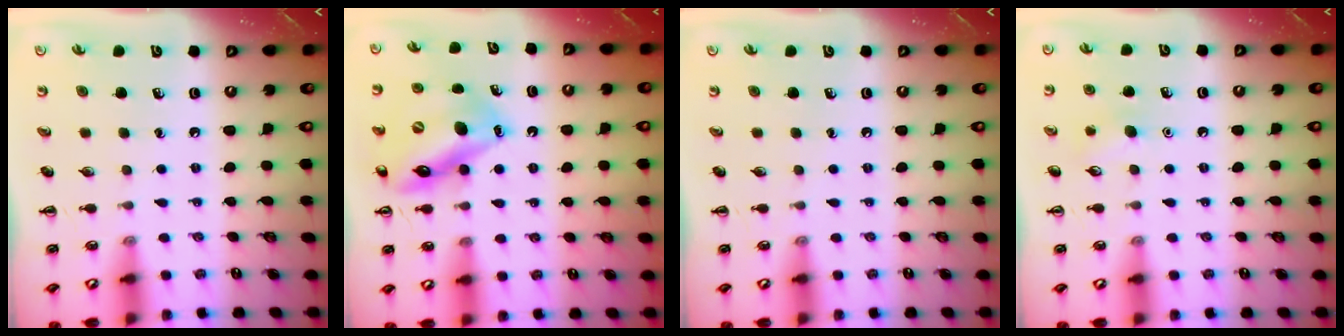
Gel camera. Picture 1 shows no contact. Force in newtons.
{"total": 15.0, "press": 14.6, "slide": 3.7}
{"total": 0.0}
{"total": 7.2, "press": 7.0, "slide": 1.5}